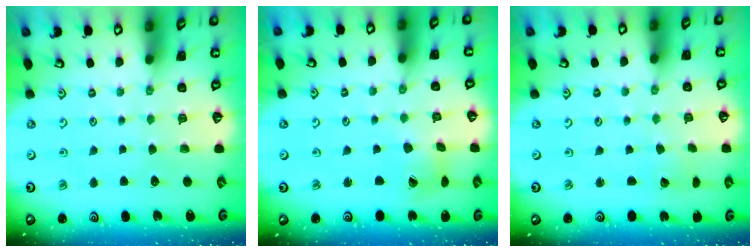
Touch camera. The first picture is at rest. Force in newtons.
{"total": 4.2, "press": 4.2, "slide": 0.5}
{"total": 1.3, "press": 1.3, "slide": 0.0}